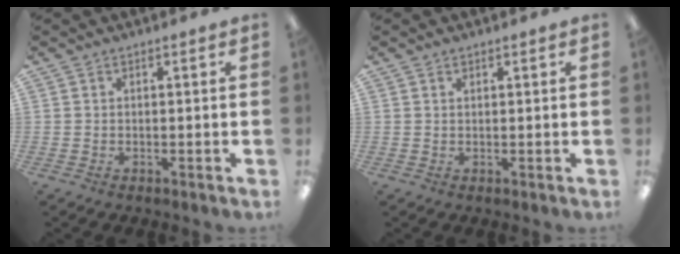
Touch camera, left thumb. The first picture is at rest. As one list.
[{"total": 0.7, "force": [0.6, 0.4, 0.1], "torque": [-0.002, 0.001, 0.011]}]